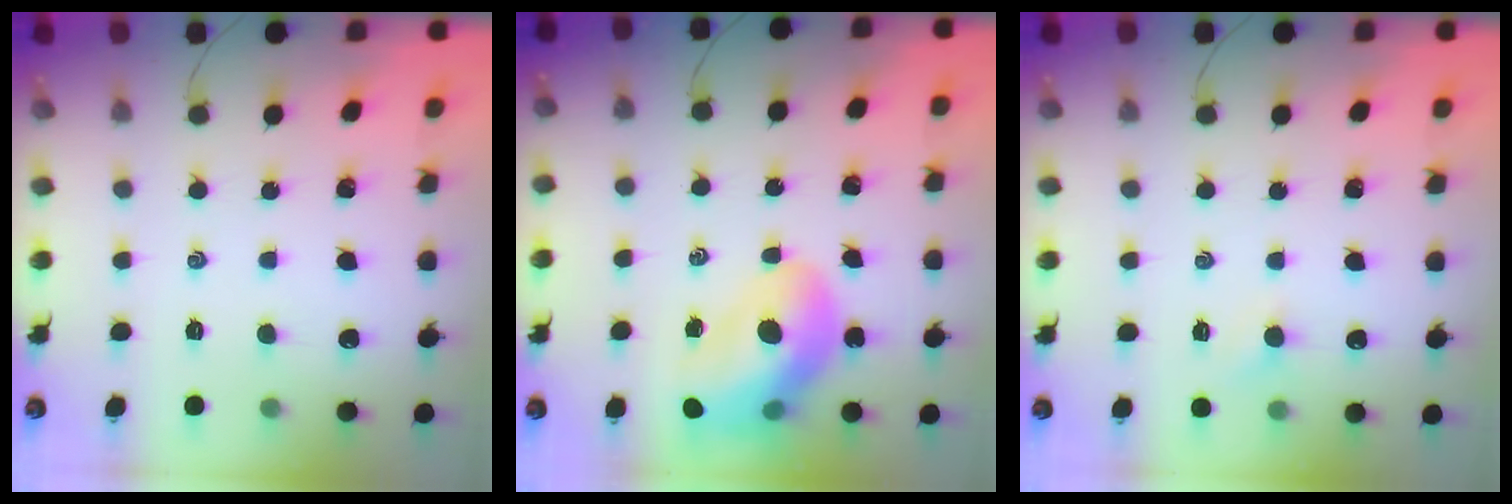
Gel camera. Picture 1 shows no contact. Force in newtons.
{"total": 13.6, "press": 13.1, "slide": 3.9}
{"total": 3.2, "press": 3.0, "slide": 0.9}